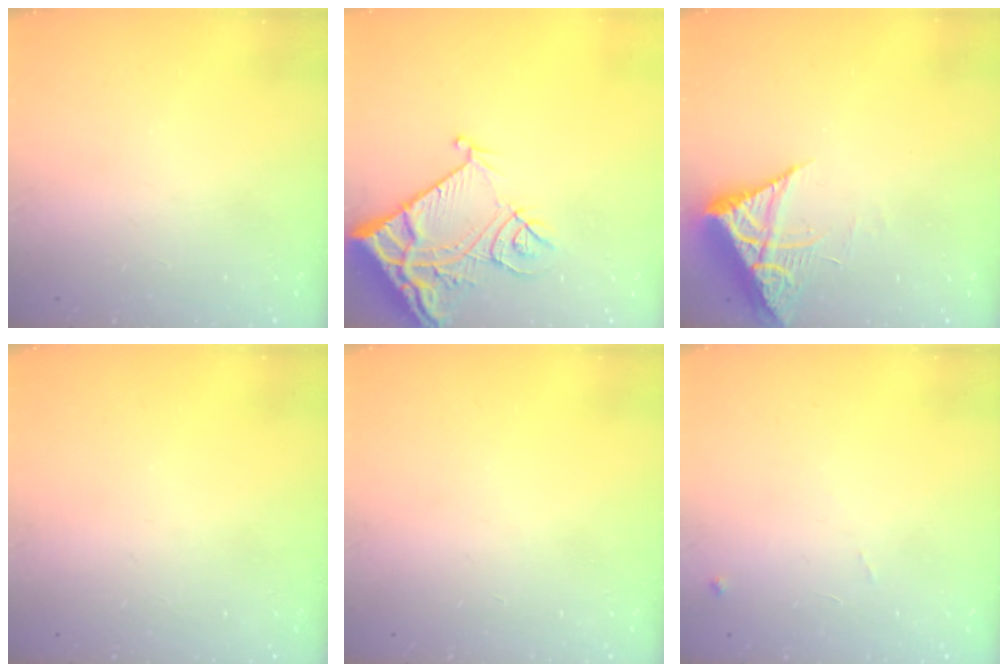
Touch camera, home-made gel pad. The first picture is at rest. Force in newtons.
{"total": 13.6, "press": 13.5, "slide": 1.7}
{"total": 7.5, "press": 7.5, "slide": 0.8}
{"total": 0.0}
{"total": 0.0}
{"total": 6.2, "press": 6.2, "slide": 0.8}